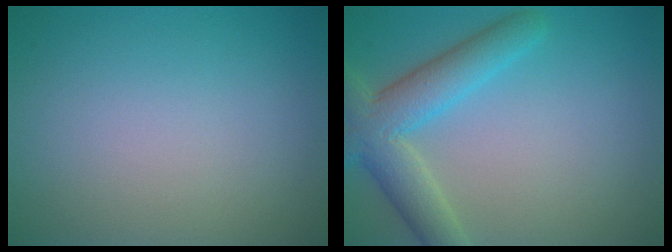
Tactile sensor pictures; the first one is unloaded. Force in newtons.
{"total": 5.6, "press": 5.6, "slide": 0.2}